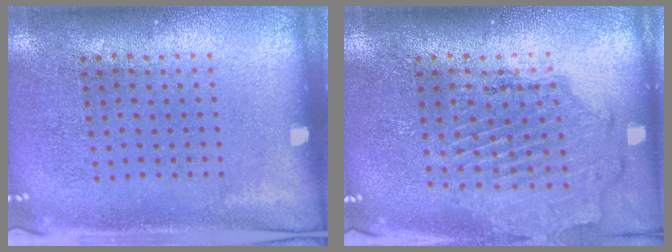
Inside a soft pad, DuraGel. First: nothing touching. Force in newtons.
{"total": 1.6, "press": 1.5, "slide": 0.4}